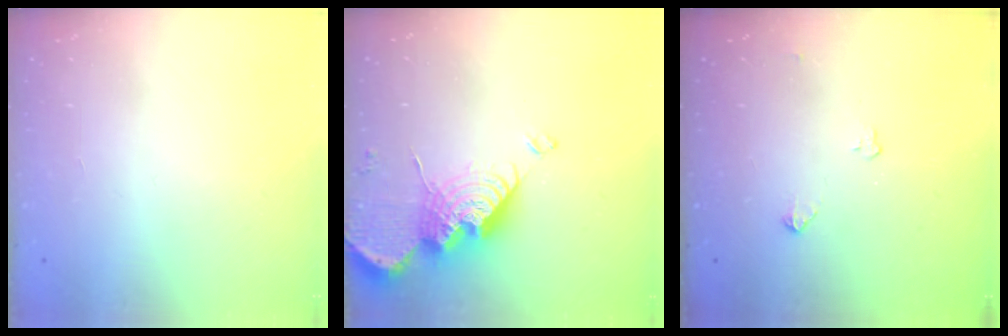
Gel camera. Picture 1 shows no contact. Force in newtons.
{"total": 15.4, "press": 15.4, "slide": 1.1}
{"total": 3.8, "press": 3.8, "slide": 0.6}